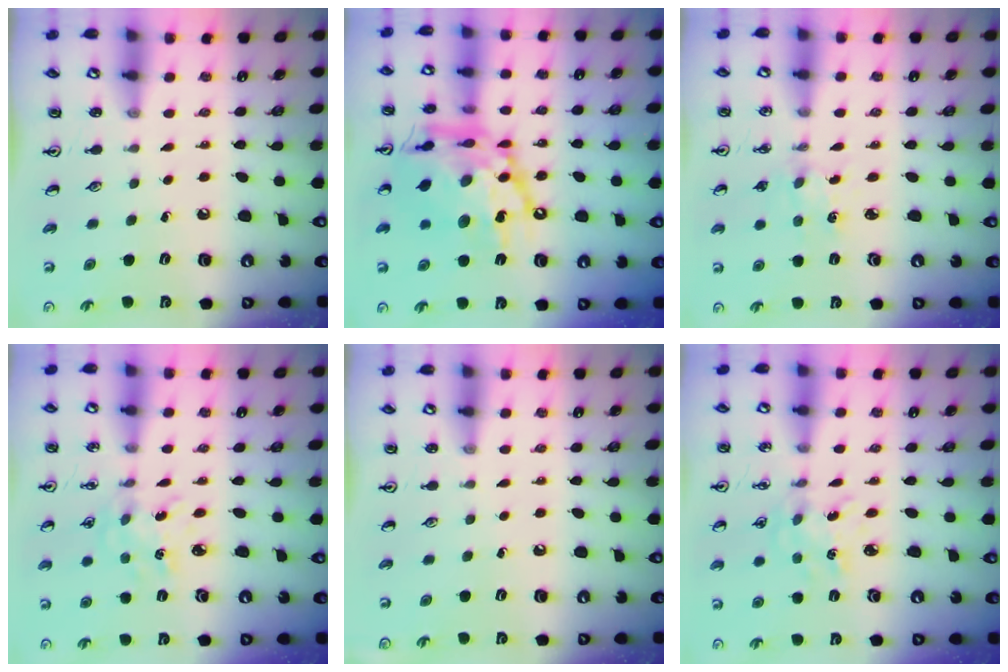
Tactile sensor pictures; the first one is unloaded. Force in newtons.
{"total": 22.7, "press": 22.6, "slide": 1.9}
{"total": 2.7, "press": 2.6, "slide": 0.4}
{"total": 2.1, "press": 2.1, "slide": 0.1}
{"total": 0.0}
{"total": 2.1, "press": 2.1, "slide": 0.1}